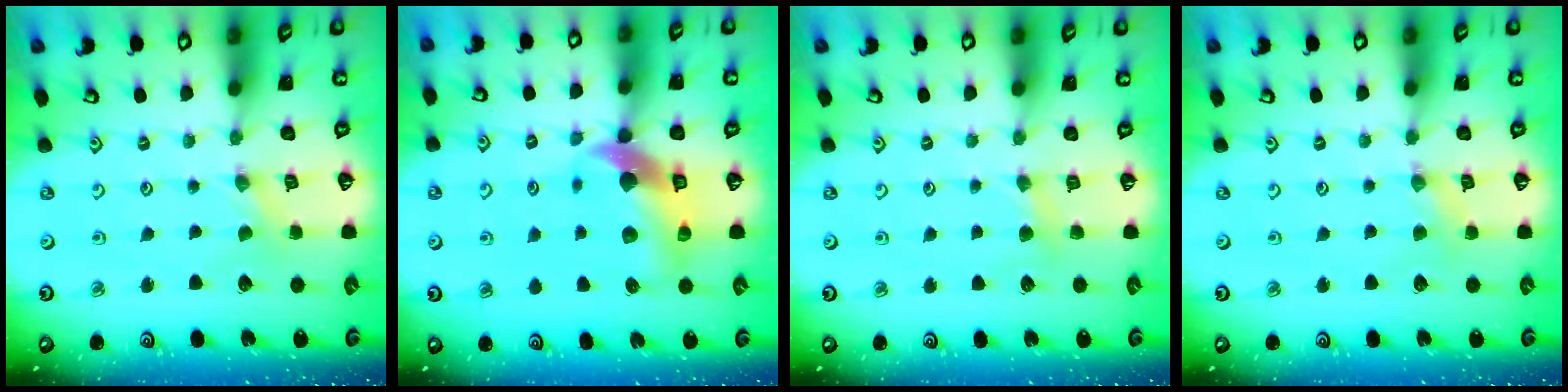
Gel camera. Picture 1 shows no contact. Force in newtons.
{"total": 12.0, "press": 11.9, "slide": 1.9}
{"total": 3.9, "press": 3.9, "slide": 0.4}
{"total": 2.0, "press": 1.9, "slide": 0.3}